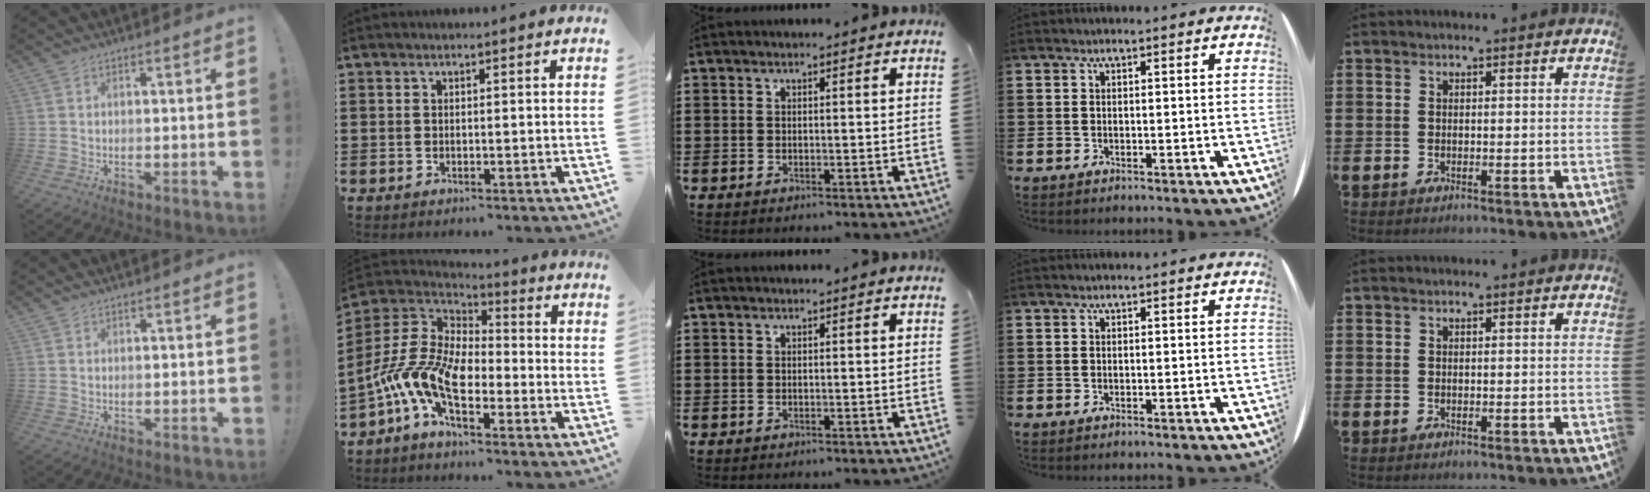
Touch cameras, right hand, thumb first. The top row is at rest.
{"thumb": {"total": 0.6, "force": [0.6, 0.1, 0.1], "torque": [-0.001, -0.001, 0.012]}, "index": {"total": 12.2, "force": [-5.5, 5.8, 9.2], "torque": [-0.231, -0.005, -0.117]}}